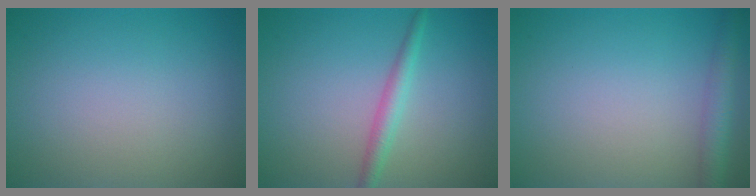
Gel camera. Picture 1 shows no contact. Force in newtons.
{"total": 2.1, "press": 2.1, "slide": 0.1}
{"total": 2.8, "press": 2.8, "slide": 0.1}